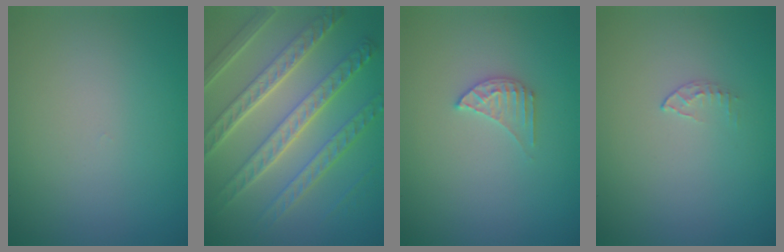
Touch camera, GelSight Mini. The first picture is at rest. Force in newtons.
{"total": 8.2, "press": 6.4, "slide": 5.1}
{"total": 1.7, "press": 1.7, "slide": 0.1}
{"total": 0.6, "press": 0.4, "slide": 0.4}